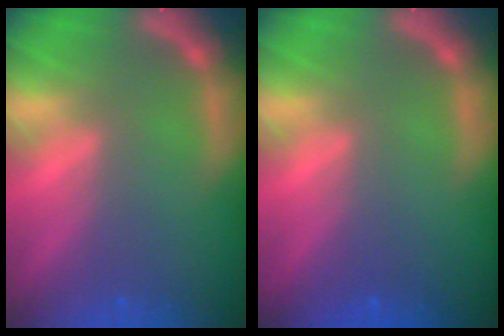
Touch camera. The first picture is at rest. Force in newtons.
{"total": 0.0}